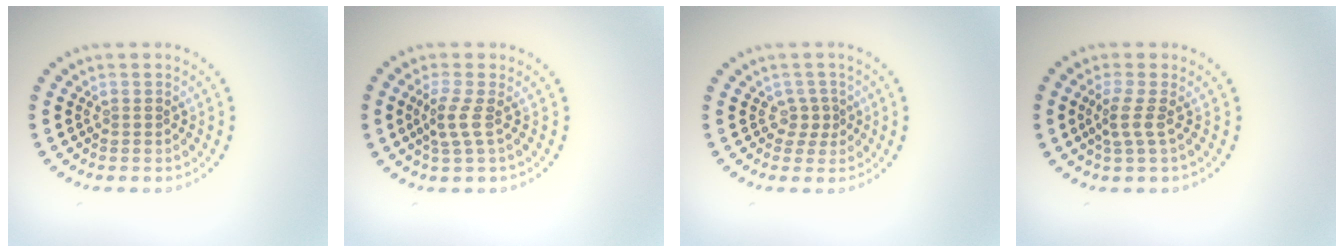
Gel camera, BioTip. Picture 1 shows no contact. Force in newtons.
{"total": 2.1, "press": 1.5, "slide": 1.4}
{"total": 1.5, "press": 0.9, "slide": 1.2}
{"total": 1.8, "press": 1.3, "slide": 1.2}